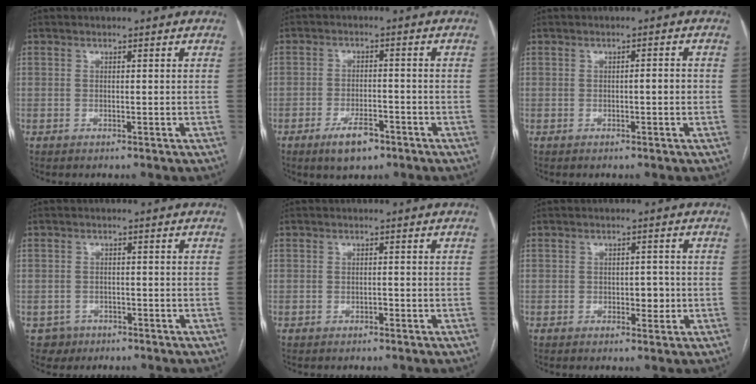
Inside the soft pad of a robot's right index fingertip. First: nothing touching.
{"total": 5.4, "force": [-3.4, 2.1, 3.6], "torque": [-0.066, -0.002, -0.053]}
{"total": 1.5, "force": [-0.3, 0.3, 1.4], "torque": [-0.020, 0.003, -0.005]}
{"total": 2.9, "force": [-1.5, 2.5, -0.4], "torque": [0.010, 0.012, -0.025]}
{"total": 0.5, "force": [-0.3, 0.3, 0.3], "torque": [-0.005, 0.002, -0.005]}
{"total": 2.6, "force": [-0.4, 1.5, 2.1], "torque": [-0.023, 0.003, -0.003]}